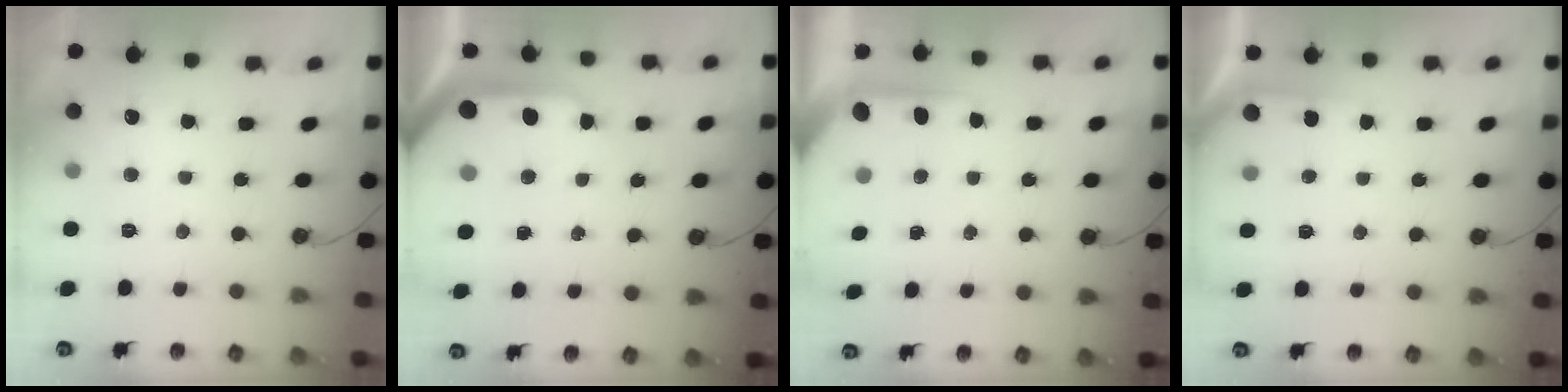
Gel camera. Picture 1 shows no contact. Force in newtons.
{"total": 10.3, "press": 10.2, "slide": 1.2}
{"total": 5.0, "press": 4.9, "slide": 0.4}
{"total": 1.5, "press": 1.5, "slide": 0.2}